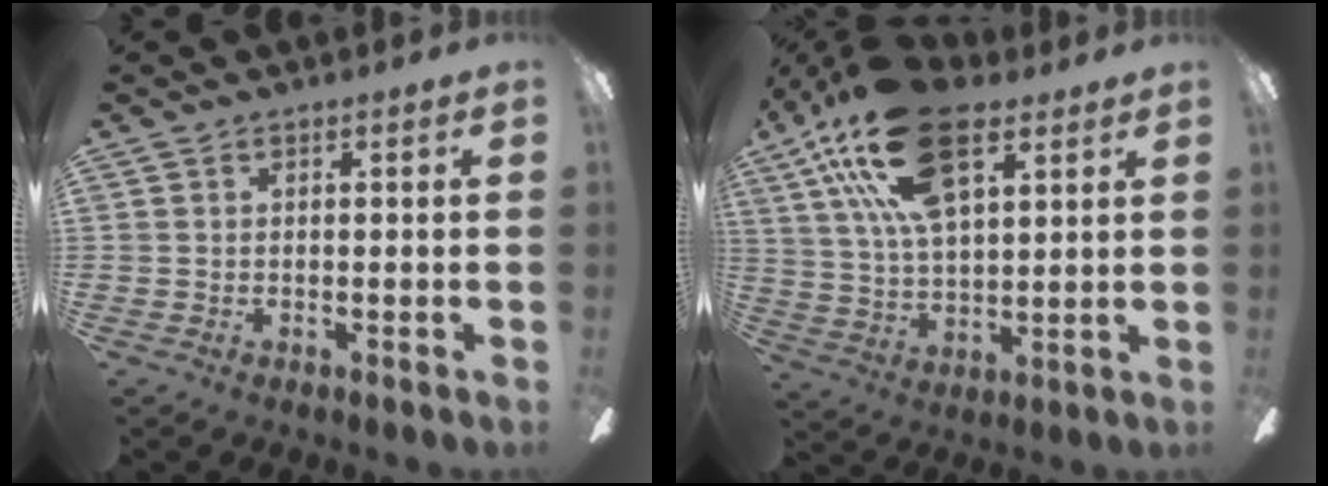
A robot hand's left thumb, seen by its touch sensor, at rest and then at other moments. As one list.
[{"total": 21.9, "force": [12.0, 10.6, 15.0], "torque": [-0.286, -0.034, 0.209]}]